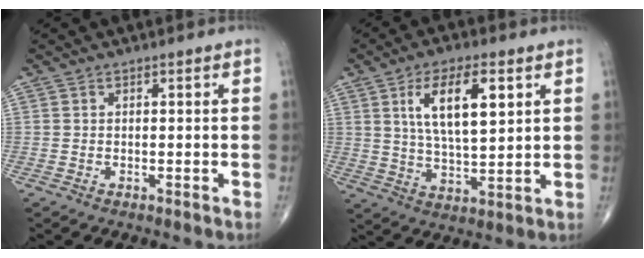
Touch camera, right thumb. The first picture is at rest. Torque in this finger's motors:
{"motor_torque": [-0.37, 1.17, 1.08, 0.61, 0.10]}